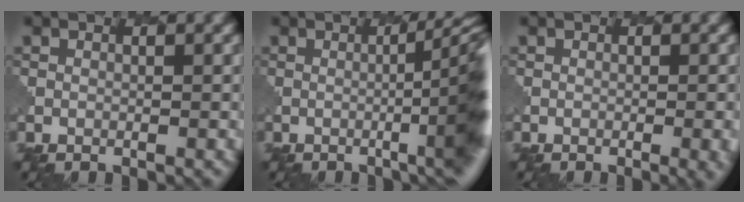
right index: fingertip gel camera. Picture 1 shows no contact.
{"total": 9.7, "force": [-1.6, 2.3, 9.3], "torque": [-0.092, 0.009, -0.020]}
{"total": 2.6, "force": [-1.1, 0.7, 2.3], "torque": [-0.020, 0.001, -0.011]}